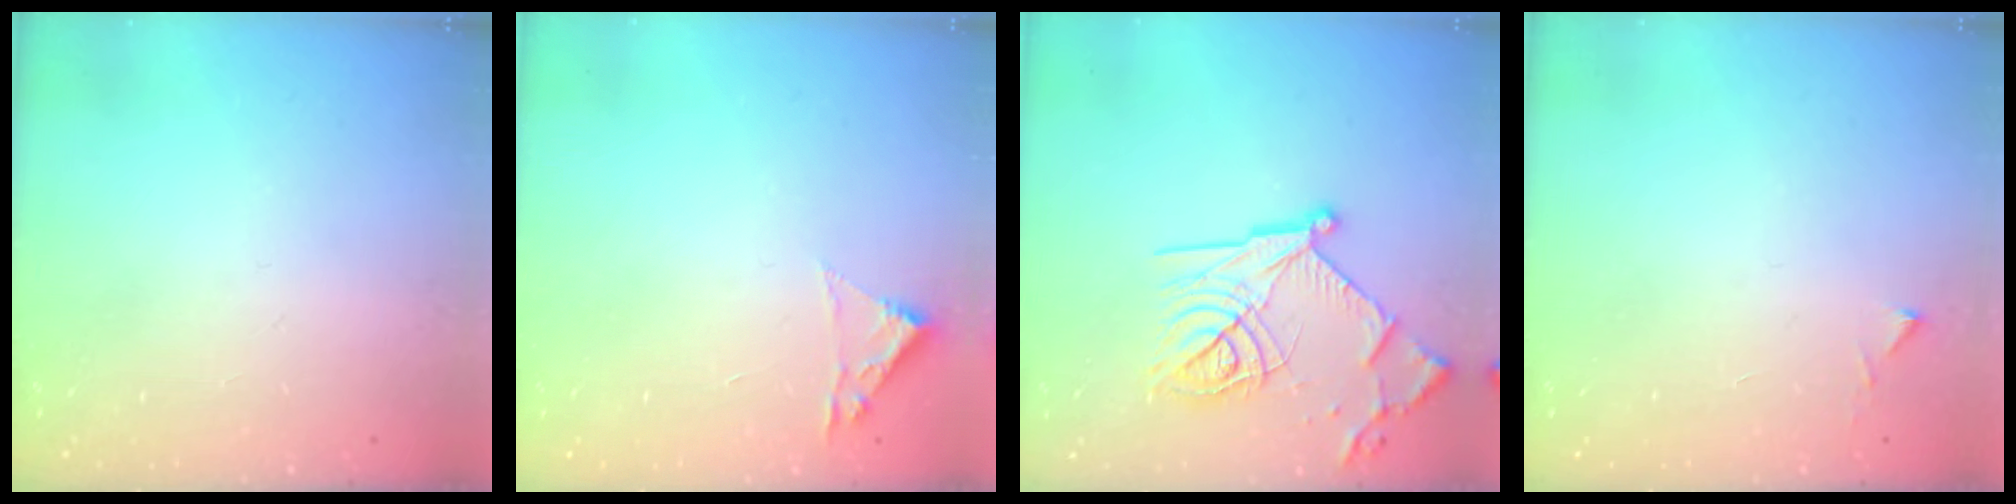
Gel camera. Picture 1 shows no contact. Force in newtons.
{"total": 1.8, "press": 1.8, "slide": 0.2}
{"total": 19.8, "press": 19.7, "slide": 1.2}
{"total": 4.8, "press": 4.8, "slide": 0.6}